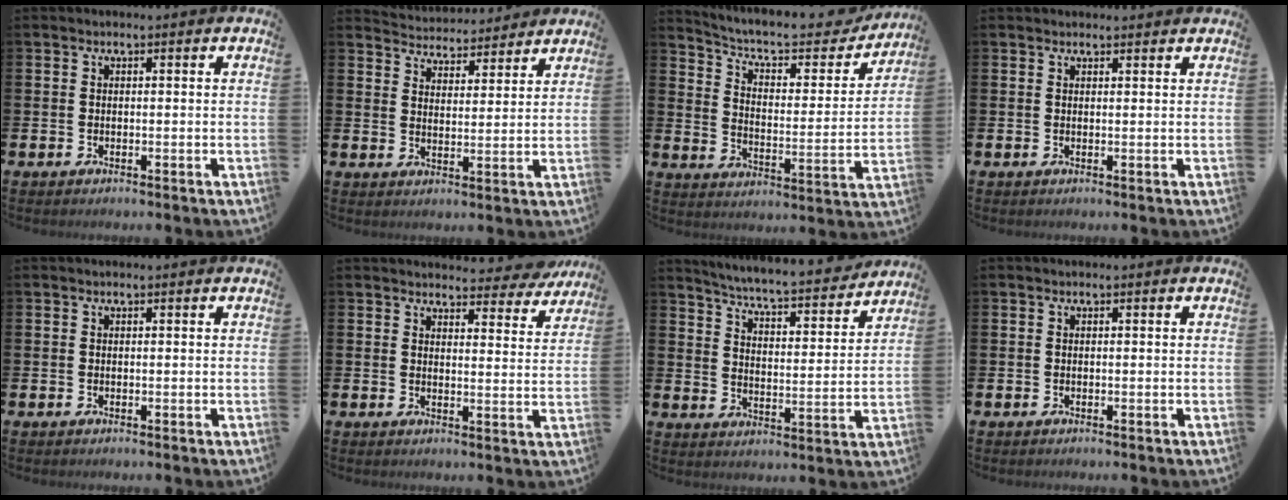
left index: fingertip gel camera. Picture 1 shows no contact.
{"total": 4.4, "force": [4.3, 1.0, -0.3], "torque": [-0.009, -0.033, 0.073]}
{"total": 7.9, "force": [6.8, 2.6, 3.0], "torque": [-0.076, -0.048, 0.111]}
{"total": 0.8, "force": [0.8, 0.2, 0.0], "torque": [0.006, 0.000, 0.013]}
{"total": 0.0}
{"total": 4.3, "force": [4.2, 0.8, 0.4], "torque": [-0.002, -0.032, 0.070]}
{"total": 6.0, "force": [5.8, 0.0, 1.7], "torque": [-0.059, -0.050, 0.094]}
{"total": 0.0}